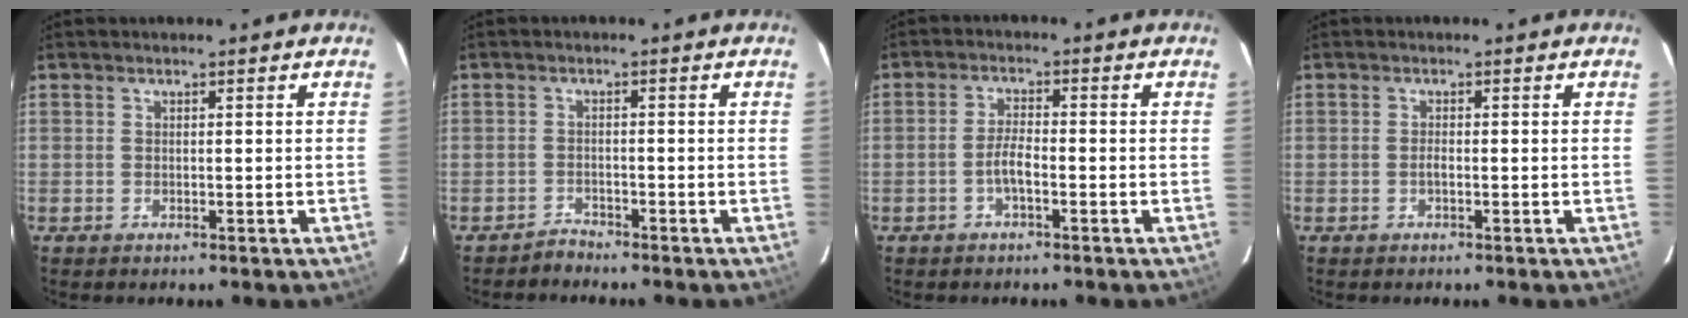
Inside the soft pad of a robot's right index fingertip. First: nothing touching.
{"total": 1.8, "force": [-1.7, 0.4, -0.4], "torque": [0.005, 0.006, -0.033]}
{"total": 3.2, "force": [-1.5, 0.7, 2.7], "torque": [-0.060, 0.008, -0.031]}
{"total": 0.9, "force": [-0.4, 0.3, 0.7], "torque": [-0.015, 0.003, -0.007]}